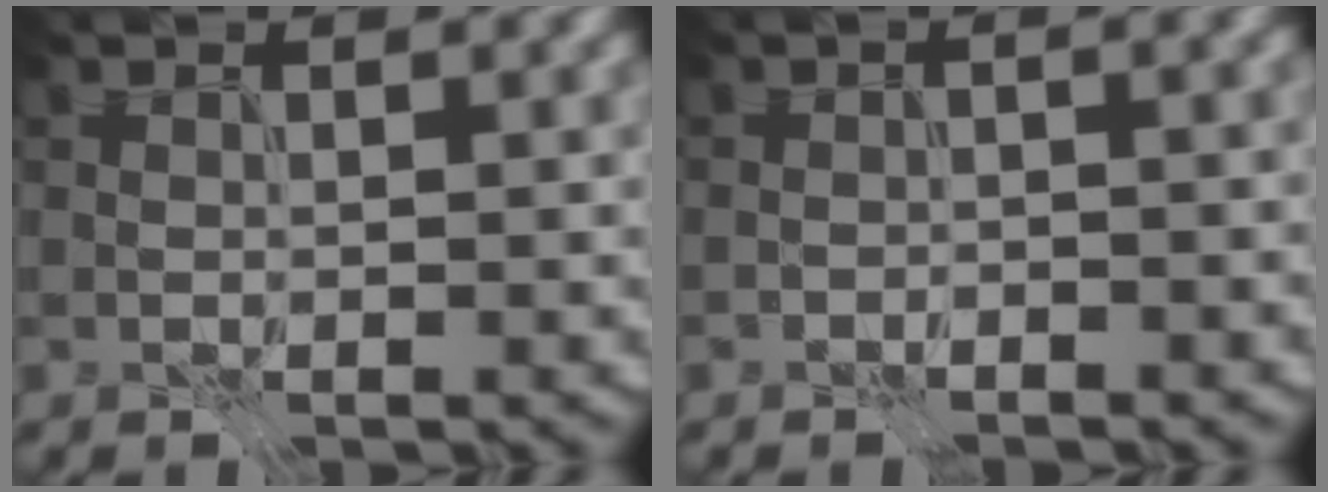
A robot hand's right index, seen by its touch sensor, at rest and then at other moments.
{"total": 2.7, "force": [-0.2, 1.2, 2.4], "torque": [-0.008, 0.019, -0.017]}